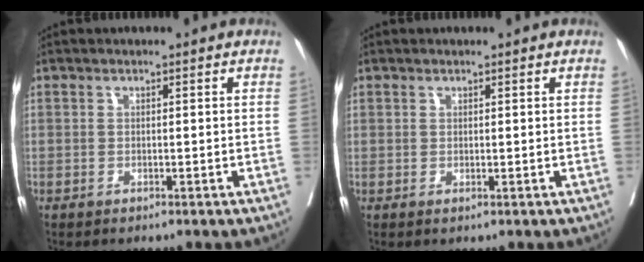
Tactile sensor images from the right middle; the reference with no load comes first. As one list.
[{"total": 0.8, "force": [0.4, 0.7, 0.1], "torque": [0.006, -0.001, 0.004]}]